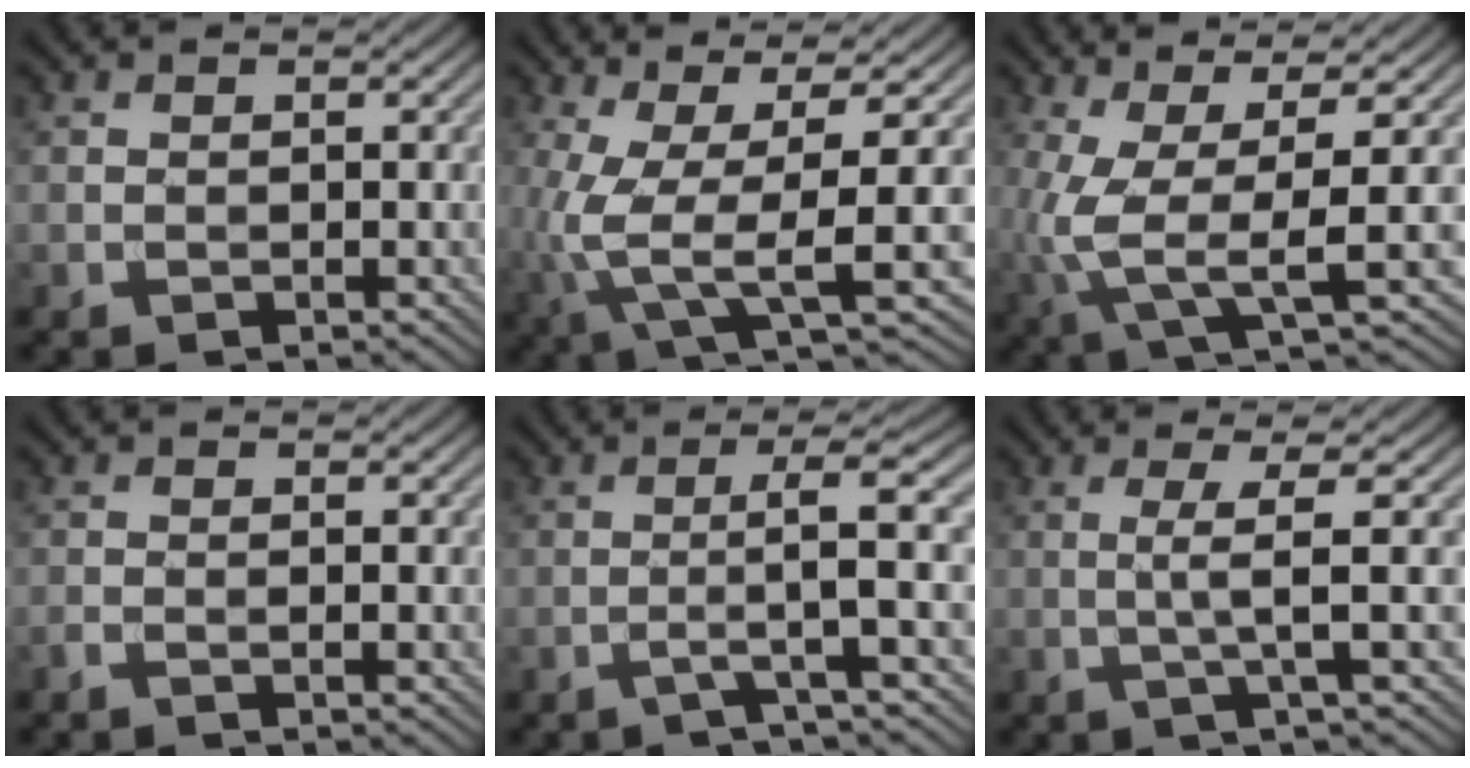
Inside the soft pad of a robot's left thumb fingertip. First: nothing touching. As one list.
[{"total": 10.4, "force": [-1.3, 2.8, 10.0], "torque": [-0.204, -0.005, -0.013]}, {"total": 8.3, "force": [-0.7, 2.1, 8.0], "torque": [-0.175, 0.001, -0.011]}, {"total": 0.8, "force": [-0.6, 0.0, 0.5], "torque": [-0.011, 0.002, -0.014]}, {"total": 4.8, "force": [-1.1, -0.1, 4.7], "torque": [-0.075, 0.020, -0.040]}, {"total": 3.6, "force": [0.3, 0.1, 3.6], "torque": [-0.070, 0.006, -0.005]}]